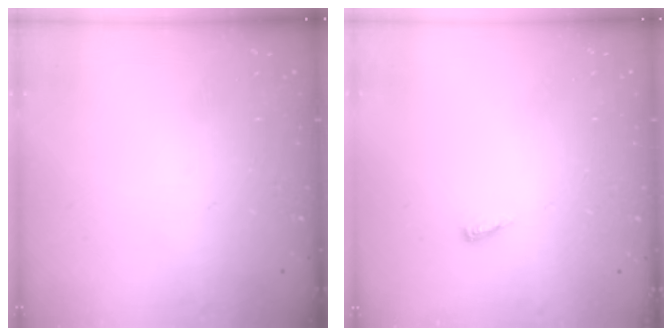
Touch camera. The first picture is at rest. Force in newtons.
{"total": 3.8, "press": 3.8, "slide": 0.4}